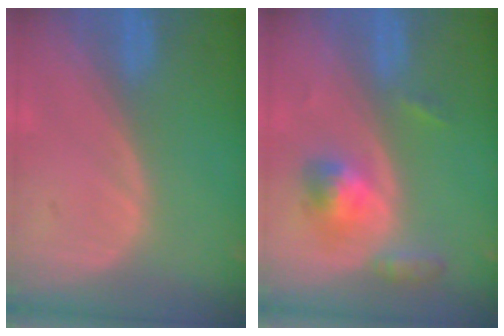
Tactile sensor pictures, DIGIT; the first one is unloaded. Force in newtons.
{"total": 5.1, "press": 4.8, "slide": 1.7}